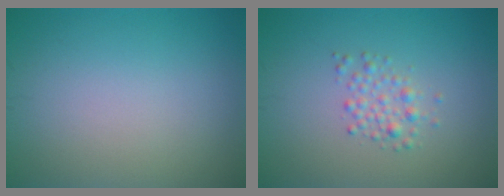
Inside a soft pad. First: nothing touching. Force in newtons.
{"total": 1.8, "press": 1.8, "slide": 0.0}